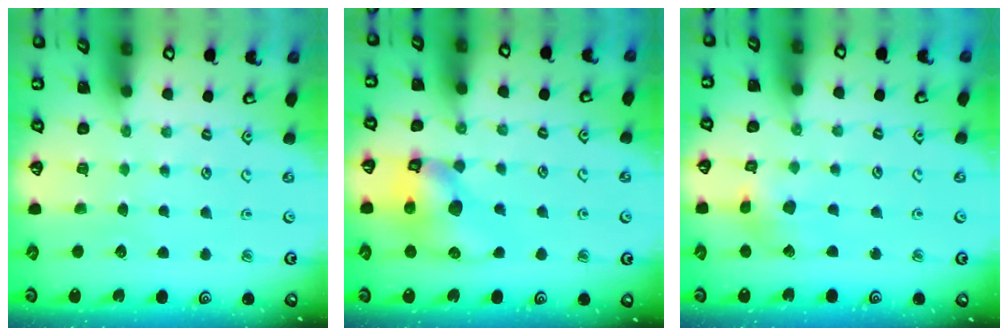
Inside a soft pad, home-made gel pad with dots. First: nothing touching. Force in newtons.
{"total": 12.5, "press": 12.3, "slide": 1.8}
{"total": 6.9, "press": 6.9, "slide": 0.7}